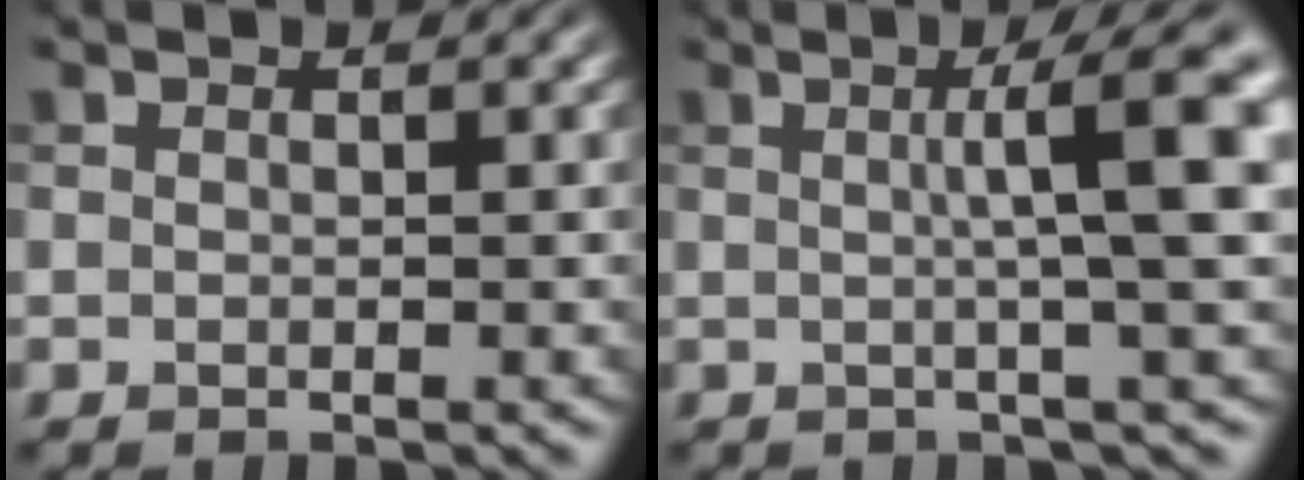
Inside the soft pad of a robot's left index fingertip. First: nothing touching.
{"total": 7.8, "force": [1.2, 1.2, 7.6], "torque": [-0.093, 0.019, 0.015]}